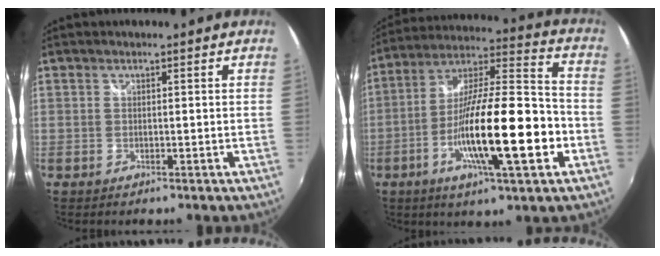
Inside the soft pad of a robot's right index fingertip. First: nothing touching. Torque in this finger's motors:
{"motor_torque": [1.94, -0.20, 1.05, 0.21]}